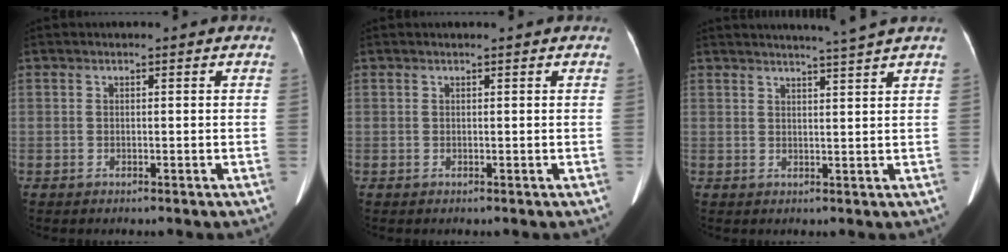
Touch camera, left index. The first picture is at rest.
{"total": 0.8, "force": [0.8, -0.1, 0.4], "torque": [-0.006, 0.010, 0.014]}
{"total": 5.2, "force": [4.5, -1.8, 2.0], "torque": [-0.031, -0.007, 0.058]}